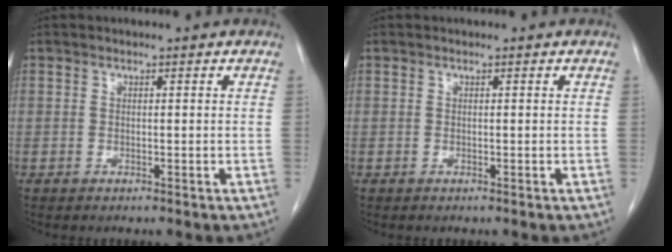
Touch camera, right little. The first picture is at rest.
{"total": 0.0}